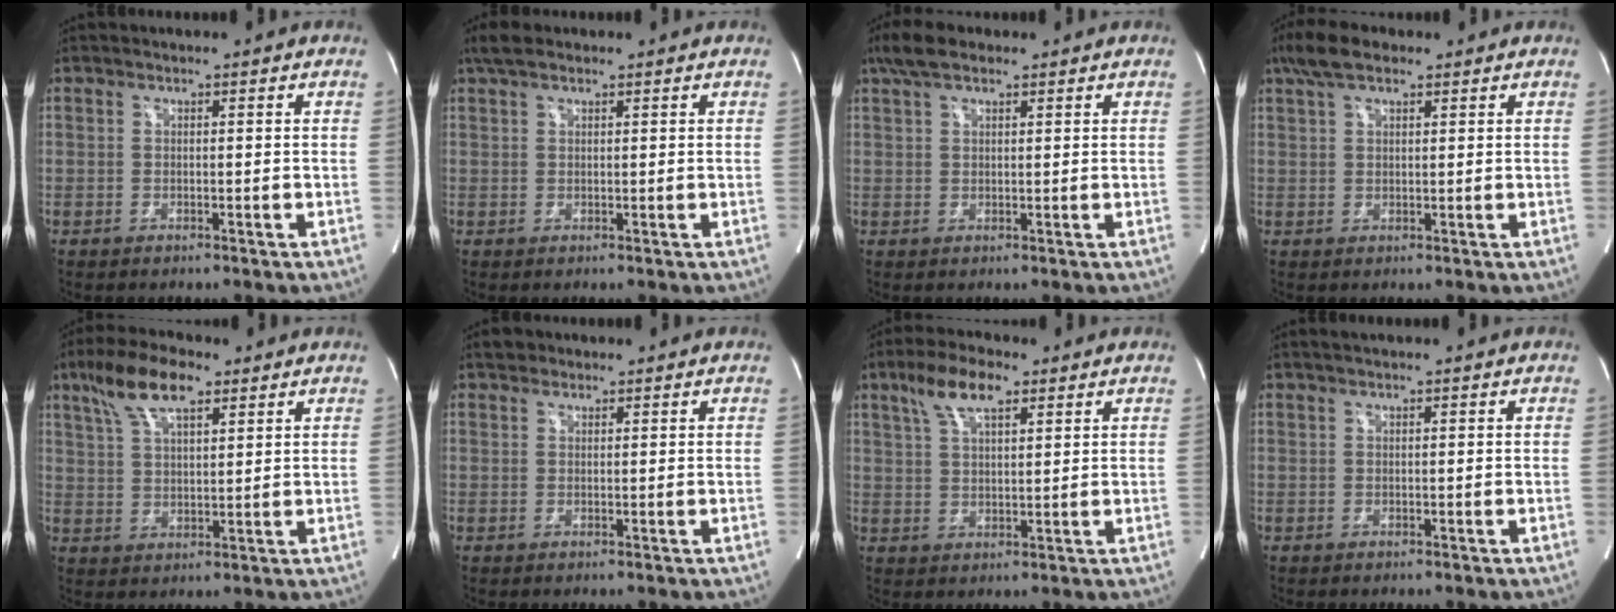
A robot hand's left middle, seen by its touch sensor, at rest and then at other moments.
{"total": 3.3, "force": [2.4, 1.3, 1.9], "torque": [-0.043, 0.022, 0.046]}
{"total": 5.0, "force": [3.5, 1.8, 3.1], "torque": [-0.069, 0.024, 0.067]}
{"total": 5.8, "force": [4.0, 2.1, 3.7], "torque": [-0.079, 0.024, 0.075]}
{"total": 9.6, "force": [5.9, 3.1, 6.9], "torque": [-0.139, 0.022, 0.113]}
{"total": 1.6, "force": [1.1, 1.0, 0.2], "torque": [-0.002, 0.012, 0.016]}
{"total": 7.5, "force": [4.4, 2.4, 5.5], "torque": [-0.114, 0.018, 0.084]}
{"total": 1.2, "force": [0.9, 0.0, 0.7], "torque": [-0.012, 0.013, 0.018]}